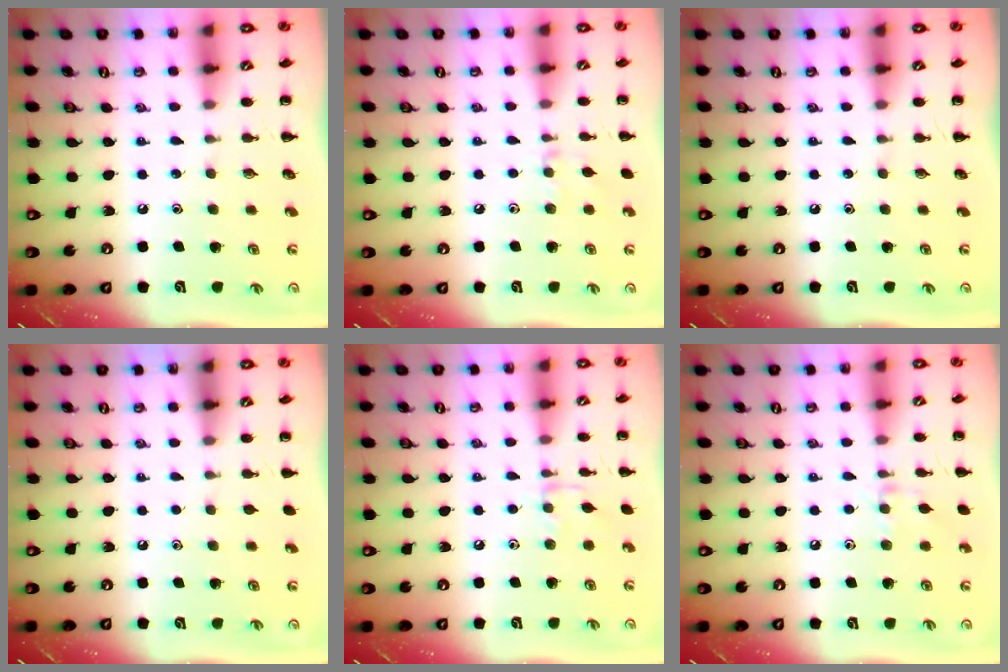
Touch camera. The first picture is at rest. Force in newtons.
{"total": 6.5, "press": 6.1, "slide": 2.0}
{"total": 0.0}
{"total": 0.6, "press": 0.6, "slide": 0.1}
{"total": 6.4, "press": 6.2, "slide": 1.4}
{"total": 7.0, "press": 6.7, "slide": 1.9}